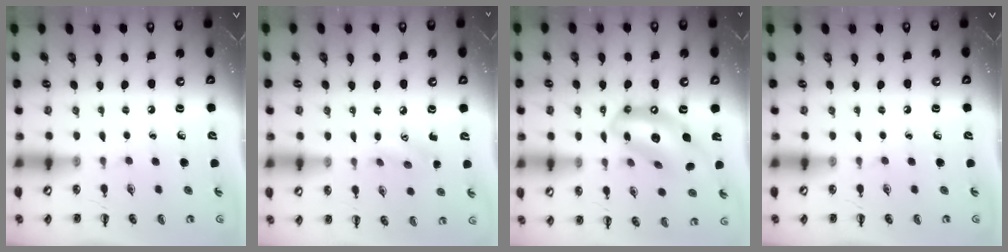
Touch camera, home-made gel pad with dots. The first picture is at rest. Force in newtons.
{"total": 6.2, "press": 6.1, "slide": 1.2}
{"total": 14.4, "press": 13.9, "slide": 4.0}
{"total": 0.0}